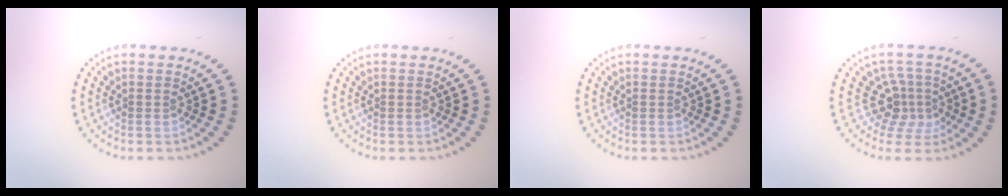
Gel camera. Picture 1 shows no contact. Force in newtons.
{"total": 0.0}
{"total": 0.0}
{"total": 3.3, "press": 2.3, "slide": 2.3}